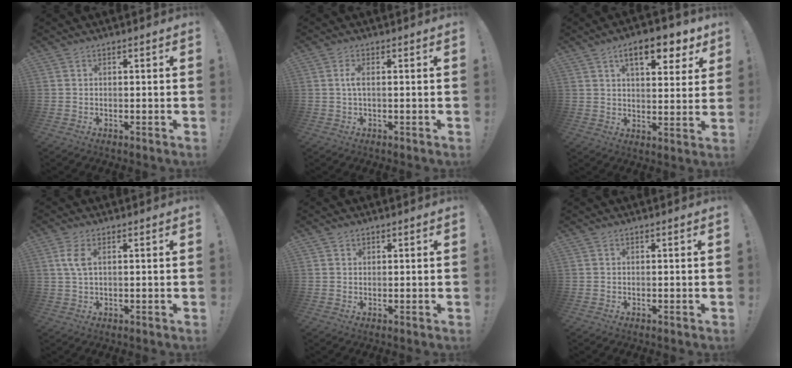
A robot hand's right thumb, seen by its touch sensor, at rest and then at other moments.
{"total": 2.2, "force": [0.0, 0.3, 2.2], "torque": [-0.043, 0.002, -0.002]}
{"total": 11.6, "force": [6.5, 4.3, 8.6], "torque": [-0.112, -0.032, 0.106]}
{"total": 4.4, "force": [1.2, 1.7, 3.9], "torque": [-0.076, -0.002, 0.019]}
{"total": 1.0, "force": [0.7, 0.7, 0.0], "torque": [0.006, -0.003, 0.012]}
{"total": 0.0}